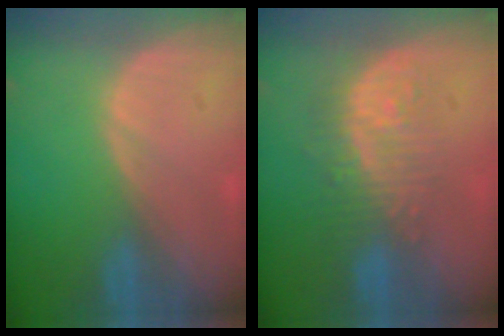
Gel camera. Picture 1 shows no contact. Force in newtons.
{"total": 8.9, "press": 8.3, "slide": 3.2}